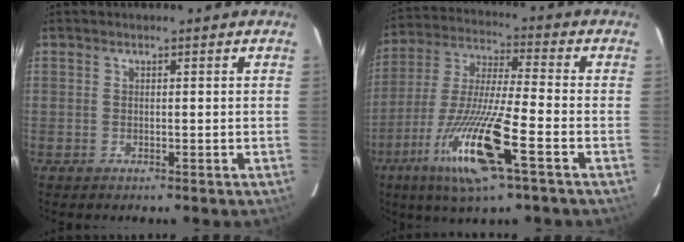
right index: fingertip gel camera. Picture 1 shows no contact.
{"total": 16.1, "force": [-7.3, 0.7, 14.3], "torque": [-0.297, -0.029, -0.134]}